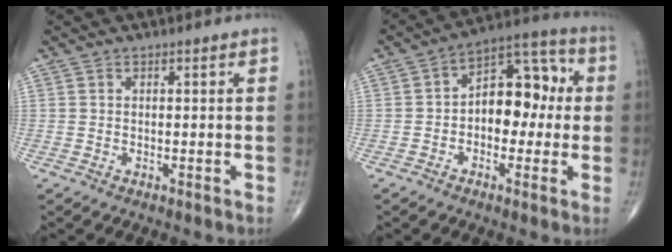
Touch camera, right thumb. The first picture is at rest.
{"total": 12.3, "force": [0.0, 7.8, 9.5], "torque": [-0.099, 0.038, -0.014]}